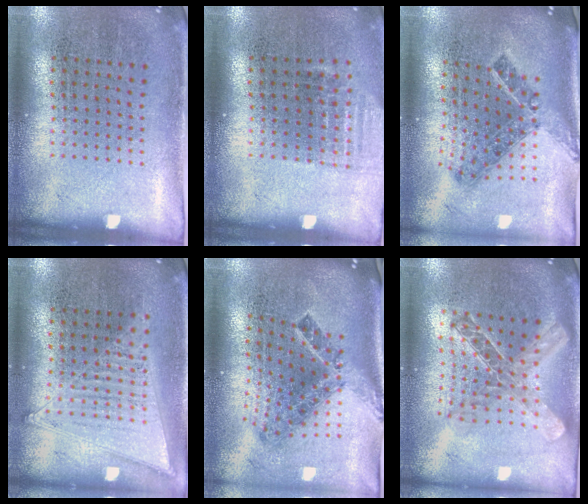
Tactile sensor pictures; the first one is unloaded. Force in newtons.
{"total": 1.0, "press": 0.9, "slide": 0.4}
{"total": 1.4, "press": 1.0, "slide": 0.9}
{"total": 1.1, "press": 1.1, "slide": 0.1}
{"total": 2.2, "press": 1.4, "slide": 1.7}
{"total": 2.1, "press": 1.8, "slide": 1.2}